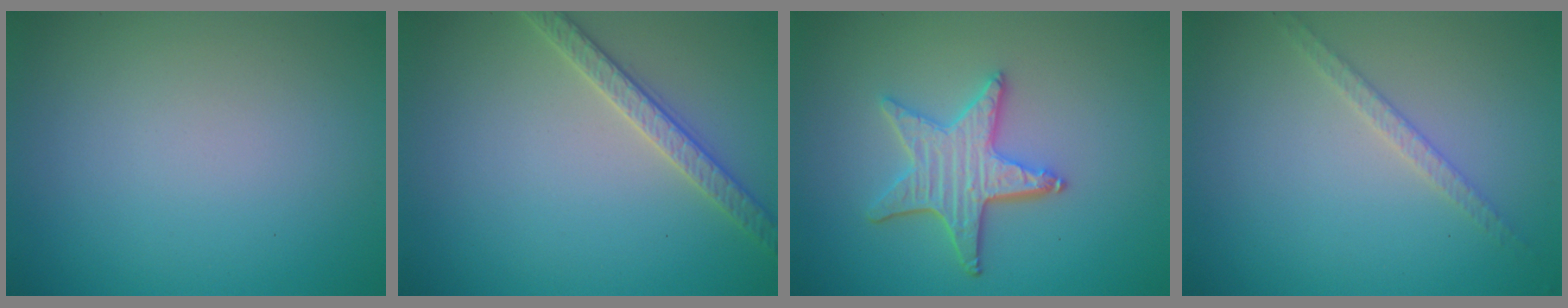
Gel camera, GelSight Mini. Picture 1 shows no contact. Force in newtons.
{"total": 2.7, "press": 2.7, "slide": 0.1}
{"total": 4.1, "press": 3.6, "slide": 1.8}
{"total": 1.7, "press": 1.7, "slide": 0.2}